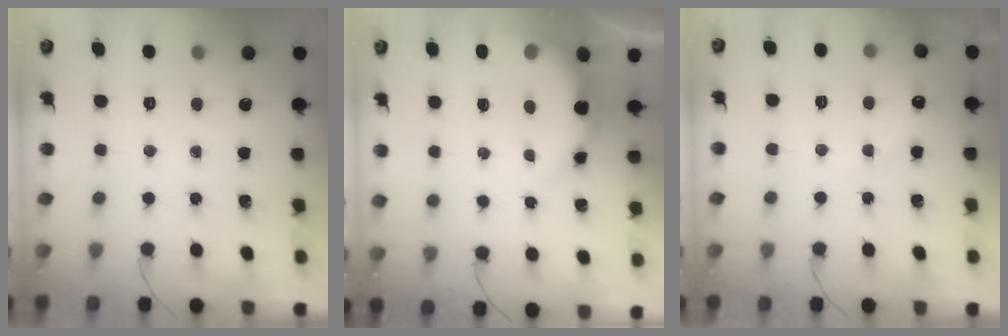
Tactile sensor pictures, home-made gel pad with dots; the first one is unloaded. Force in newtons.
{"total": 7.9, "press": 7.8, "slide": 1.4}
{"total": 7.4, "press": 7.3, "slide": 1.1}